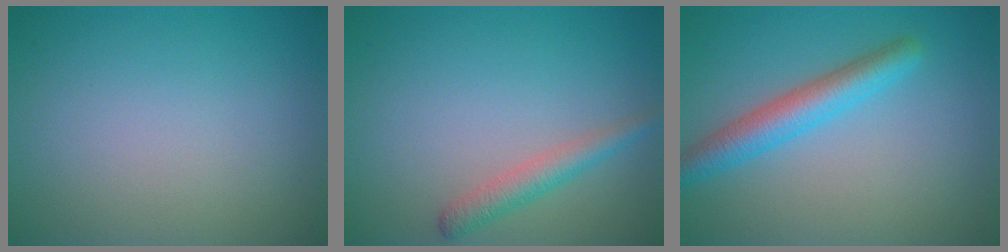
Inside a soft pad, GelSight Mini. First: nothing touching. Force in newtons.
{"total": 2.2, "press": 2.2, "slide": 0.1}
{"total": 3.8, "press": 3.8, "slide": 0.1}